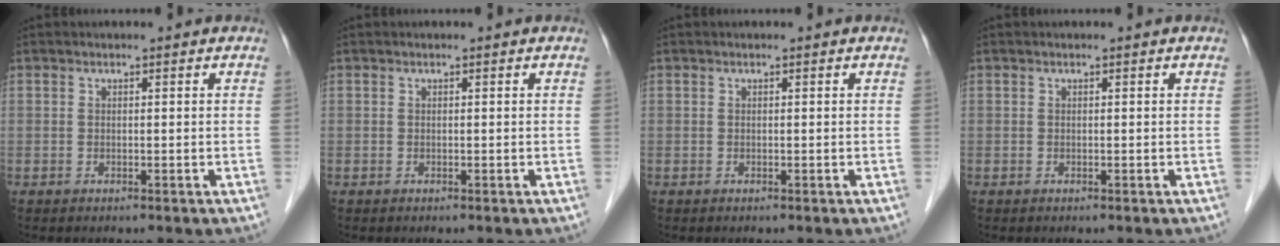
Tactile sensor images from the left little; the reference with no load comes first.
{"total": 0.0}
{"total": 0.0}
{"total": 0.0}